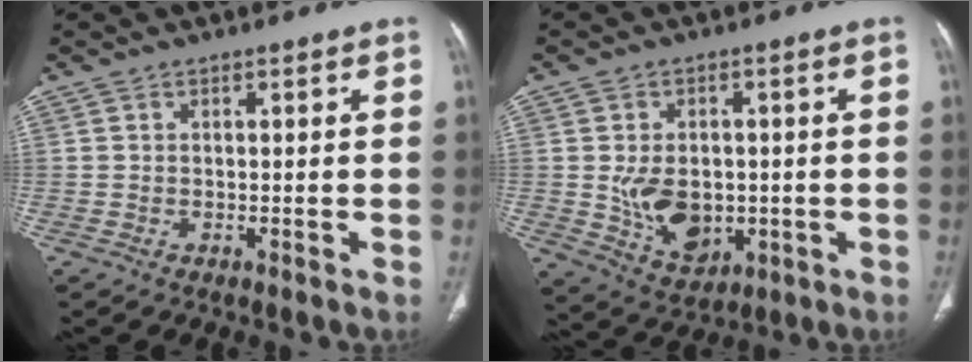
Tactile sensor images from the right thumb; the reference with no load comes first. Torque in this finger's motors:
{"motor_torque": [0.65, 1.65, 0.61, 0.70, 0.09]}